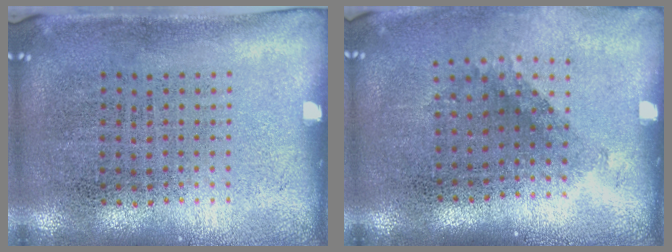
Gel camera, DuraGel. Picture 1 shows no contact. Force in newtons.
{"total": 1.3, "press": 0.9, "slide": 0.9}